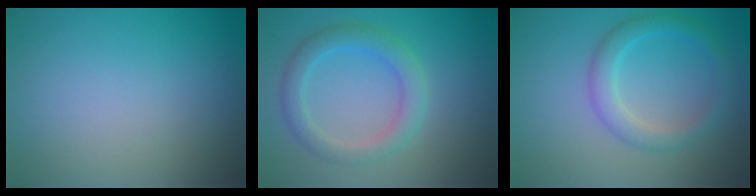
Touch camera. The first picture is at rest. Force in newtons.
{"total": 3.2, "press": 3.2, "slide": 0.4}
{"total": 2.8, "press": 2.8, "slide": 0.2}